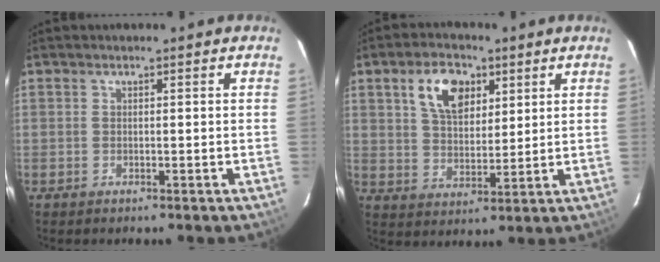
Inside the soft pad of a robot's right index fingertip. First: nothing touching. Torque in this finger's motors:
{"motor_torque": [0.43, 0.36, 0.17, 0.08]}